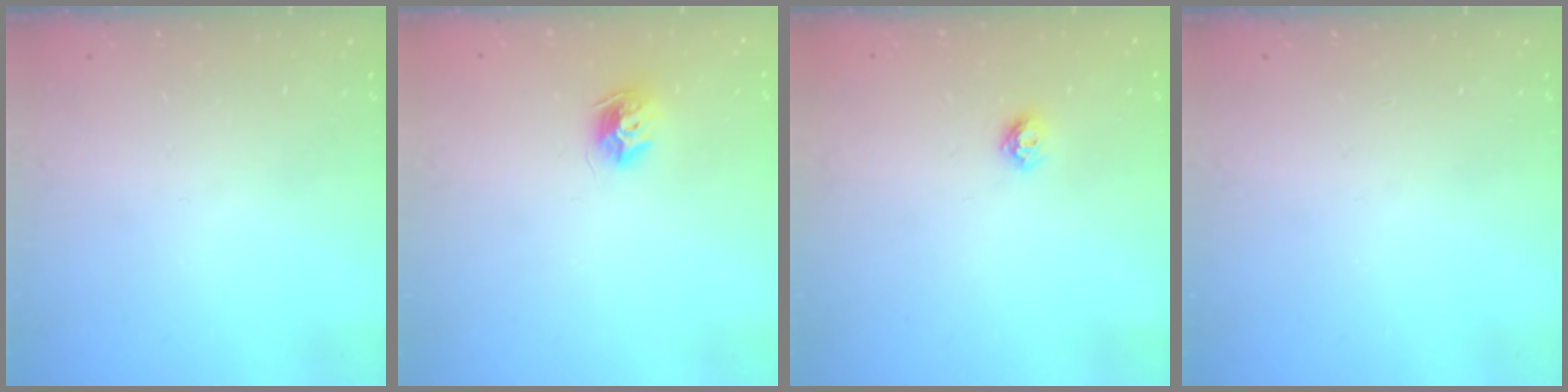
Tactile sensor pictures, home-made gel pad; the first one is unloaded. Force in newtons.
{"total": 8.7, "press": 8.7, "slide": 0.0}
{"total": 5.8, "press": 5.8, "slide": 0.7}
{"total": 0.0}